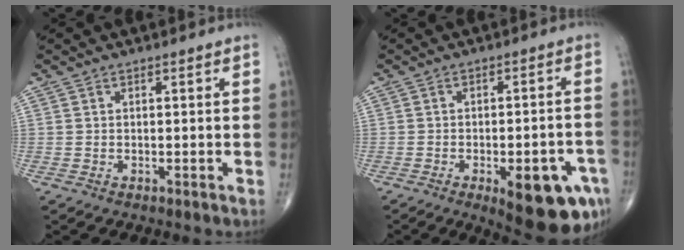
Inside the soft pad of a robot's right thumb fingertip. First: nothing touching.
{"total": 14.7, "force": [-6.4, 5.3, 12.2], "torque": [-0.109, 0.021, -0.068]}